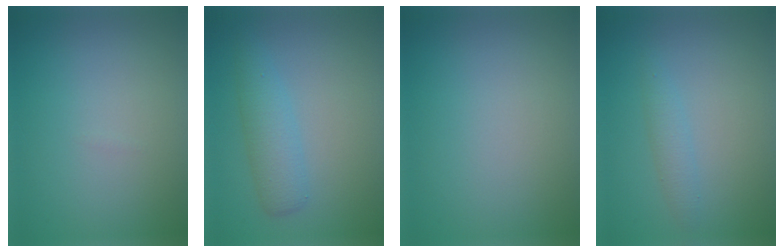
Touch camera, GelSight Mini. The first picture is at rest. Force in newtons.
{"total": 2.9, "press": 2.9, "slide": 0.1}
{"total": 0.0}
{"total": 1.4, "press": 1.4, "slide": 0.0}